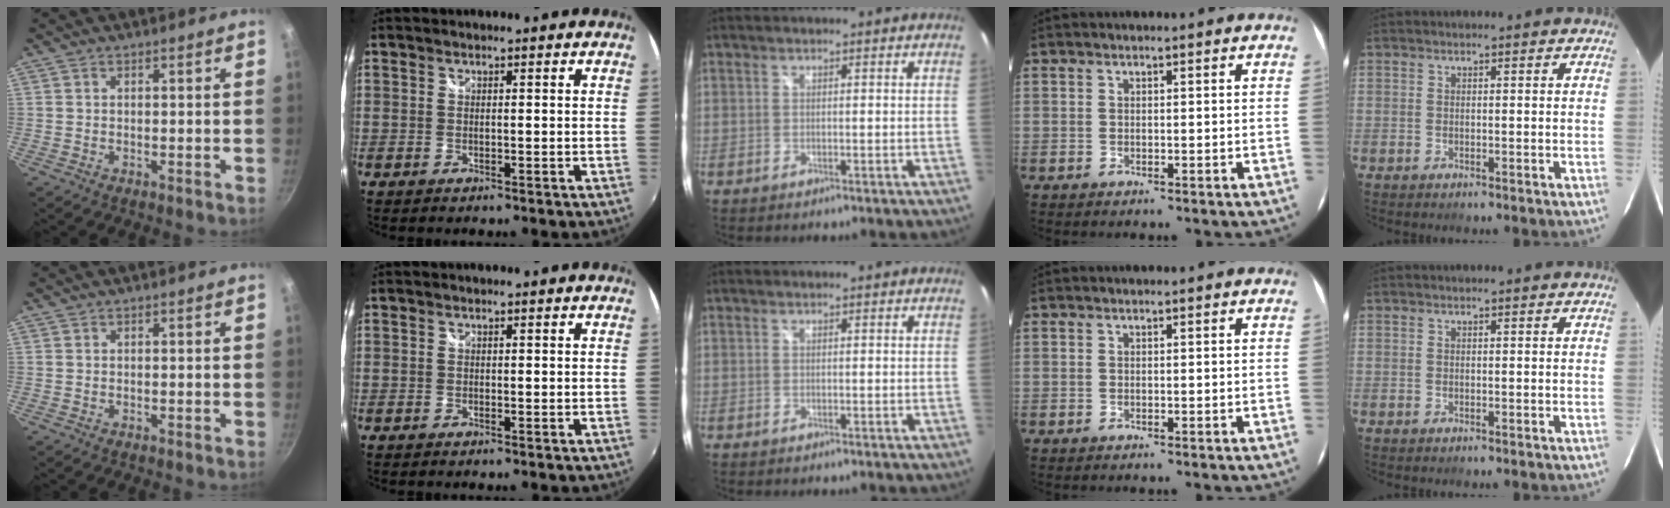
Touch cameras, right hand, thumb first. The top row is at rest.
{}